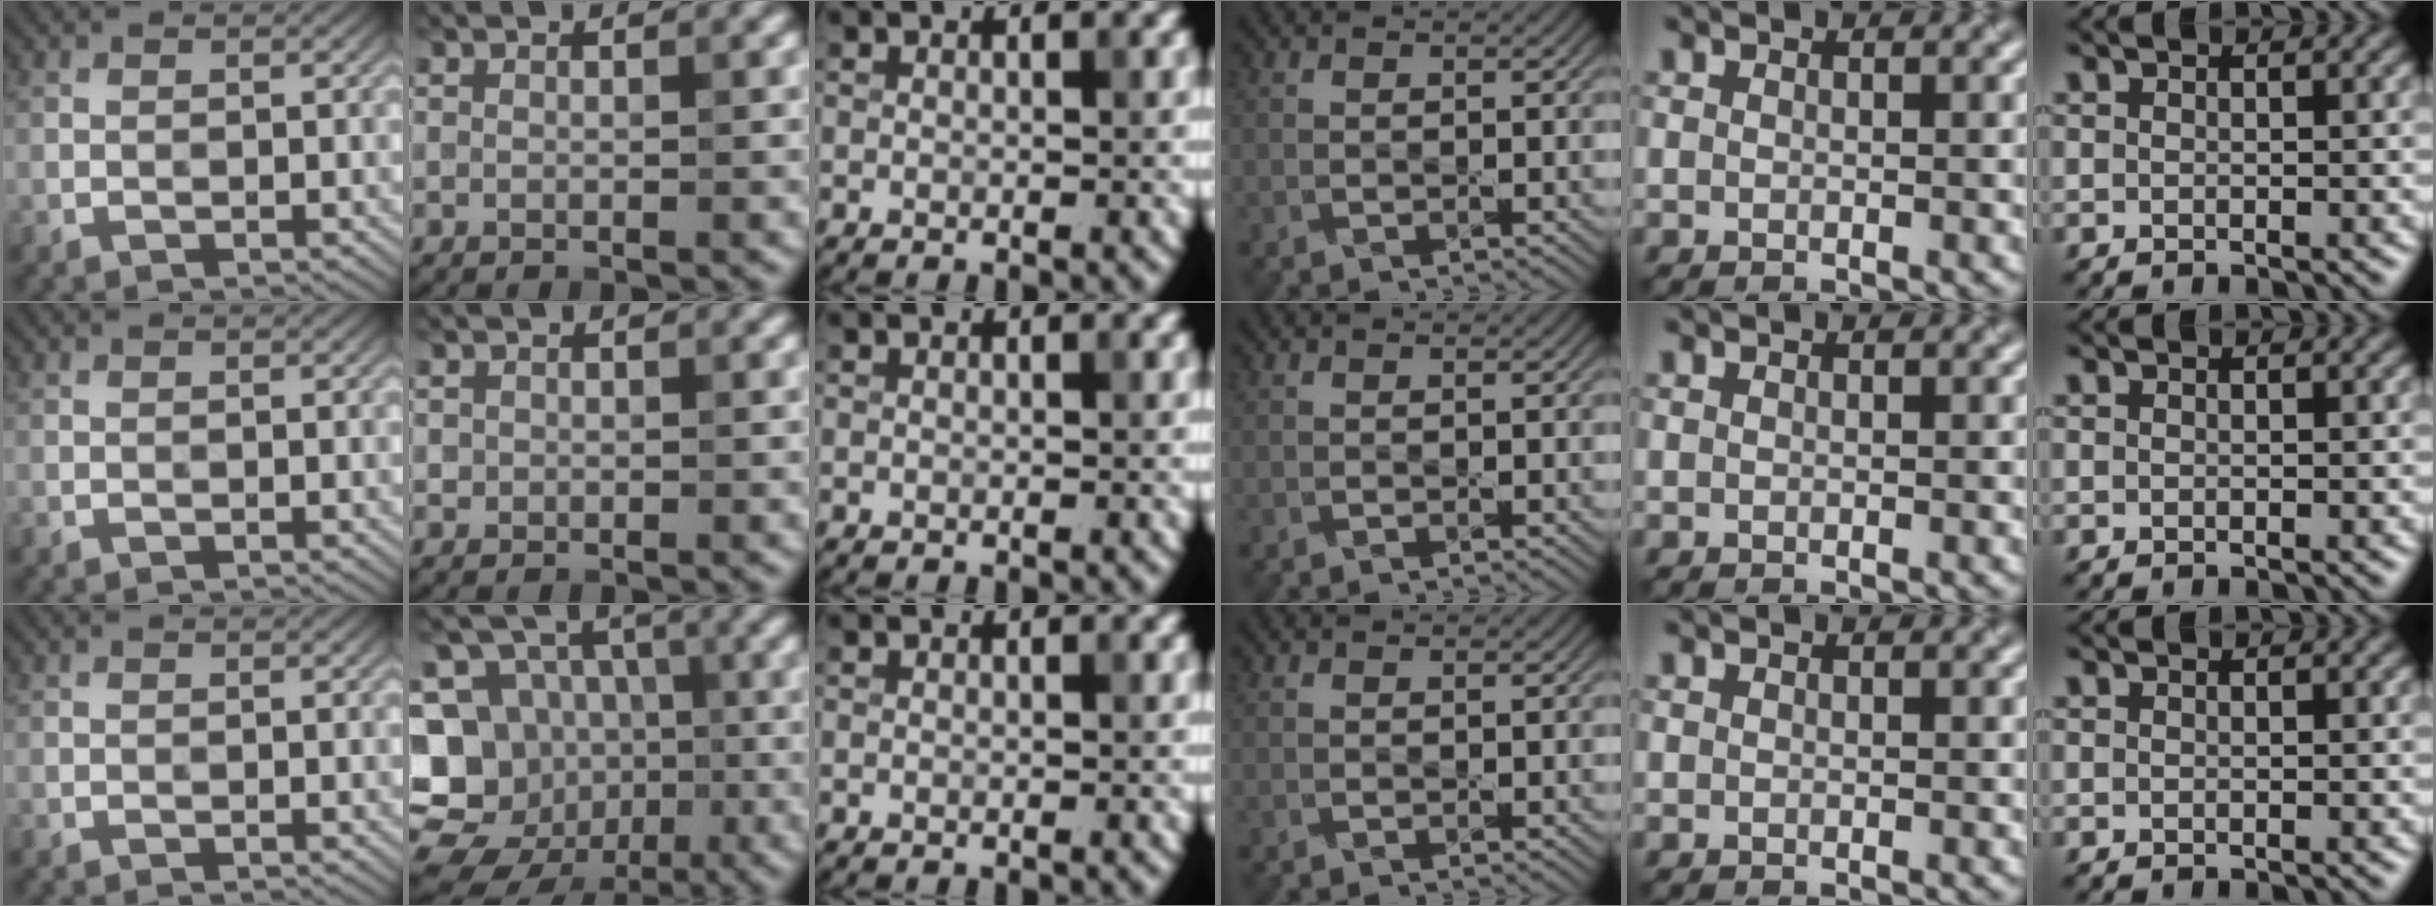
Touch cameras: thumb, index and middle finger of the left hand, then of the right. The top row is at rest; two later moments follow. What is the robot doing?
{"motion": "press", "object": "toy piano key"}